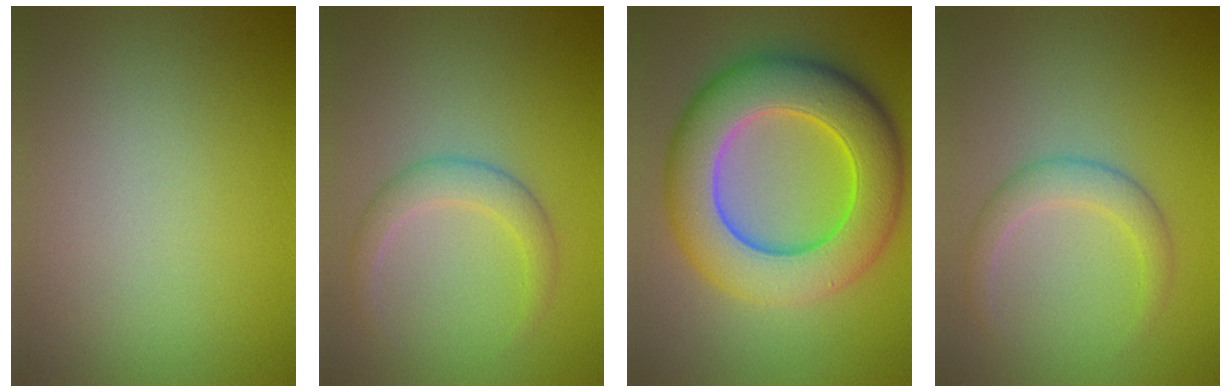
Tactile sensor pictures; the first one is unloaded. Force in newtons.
{"total": 2.5, "press": 2.5, "slide": 0.2}
{"total": 11.4, "press": 11.4, "slide": 0.4}
{"total": 2.5, "press": 2.5, "slide": 0.2}